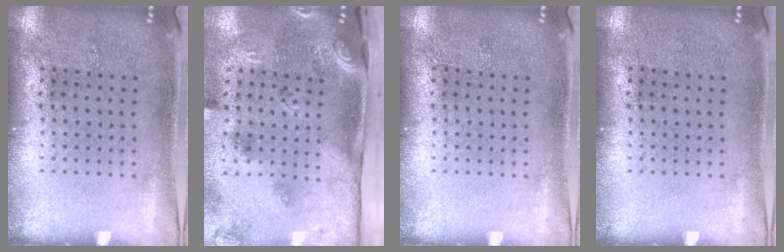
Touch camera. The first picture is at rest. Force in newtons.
{"total": 3.1, "press": 2.0, "slide": 2.4}
{"total": 0.0}
{"total": 0.0}